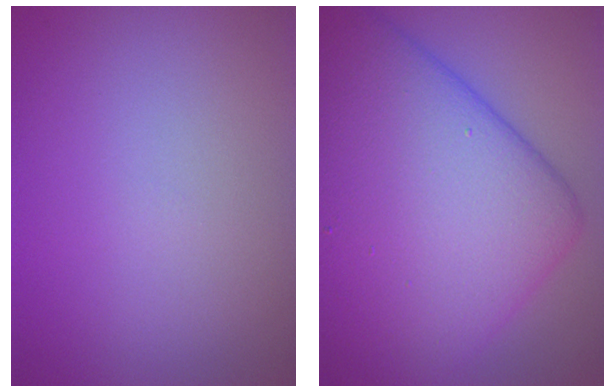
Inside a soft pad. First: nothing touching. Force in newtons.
{"total": 14.2, "press": 14.2, "slide": 0.4}